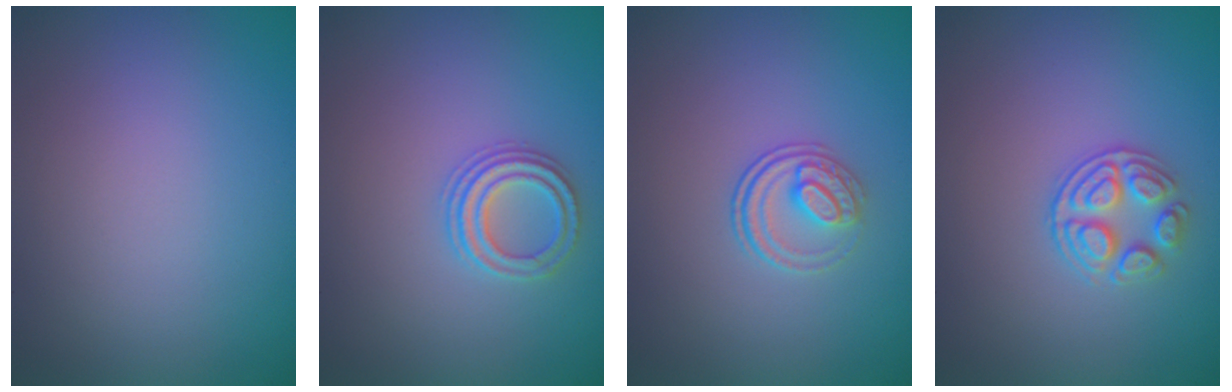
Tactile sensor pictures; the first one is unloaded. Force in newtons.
{"total": 2.3, "press": 2.2, "slide": 0.8}
{"total": 2.3, "press": 1.7, "slide": 1.5}
{"total": 2.9, "press": 2.6, "slide": 1.3}